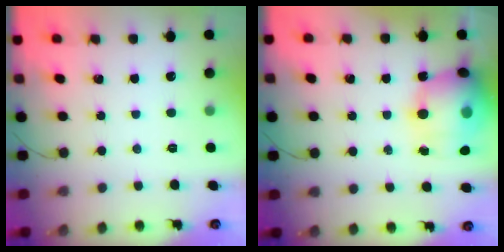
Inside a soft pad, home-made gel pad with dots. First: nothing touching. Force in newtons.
{"total": 19.5, "press": 19.1, "slide": 3.8}